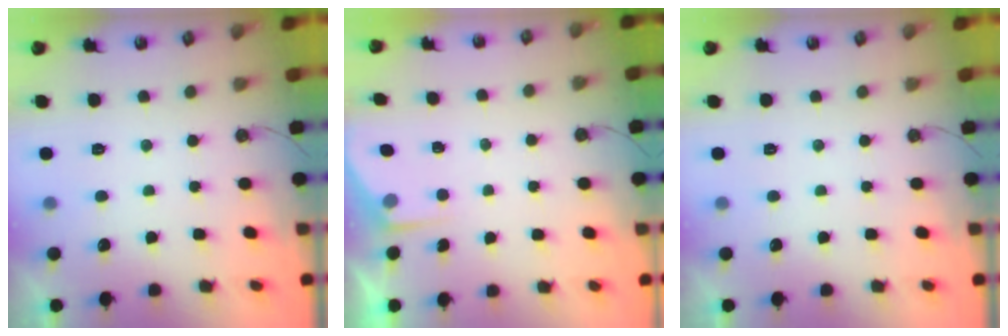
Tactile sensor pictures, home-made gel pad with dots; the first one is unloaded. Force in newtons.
{"total": 2.6, "press": 2.5, "slide": 0.4}
{"total": 0.0}